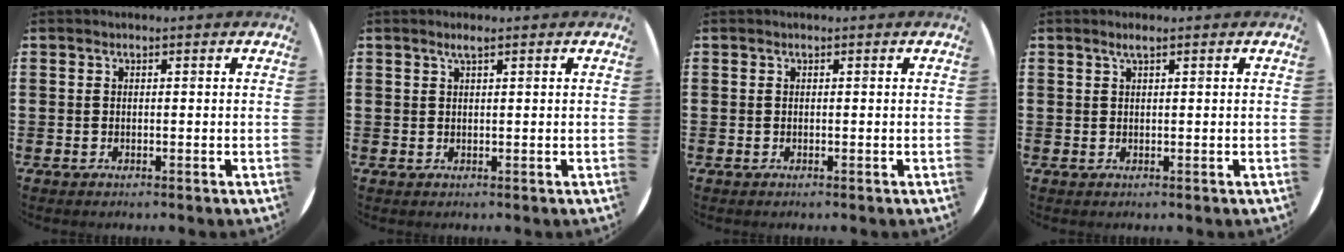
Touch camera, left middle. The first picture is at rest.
{"total": 1.4, "force": [1.0, 0.0, 1.0], "torque": [-0.018, 0.003, 0.016]}
{"total": 0.0}
{"total": 1.2, "force": [0.7, 0.0, 0.9], "torque": [-0.017, 0.003, 0.012]}